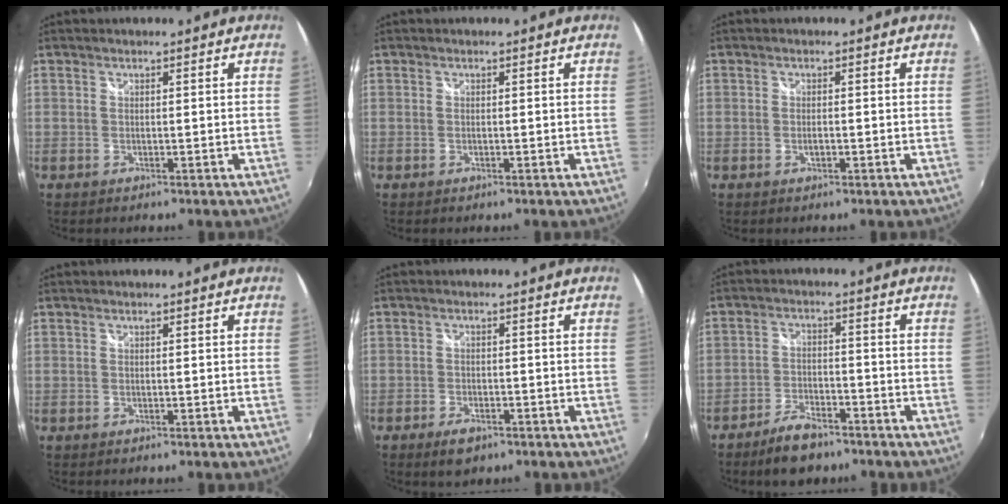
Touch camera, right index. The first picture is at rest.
{"total": 0.0}
{"total": 1.2, "force": [-0.4, 0.6, 1.0], "torque": [-0.018, -0.001, -0.008]}
{"total": 0.0}
{"total": 4.4, "force": [-2.9, 2.2, 2.4], "torque": [-0.060, -0.007, -0.049]}
{"total": 7.6, "force": [-5.9, 3.1, 3.7], "torque": [-0.092, 0.004, -0.099]}